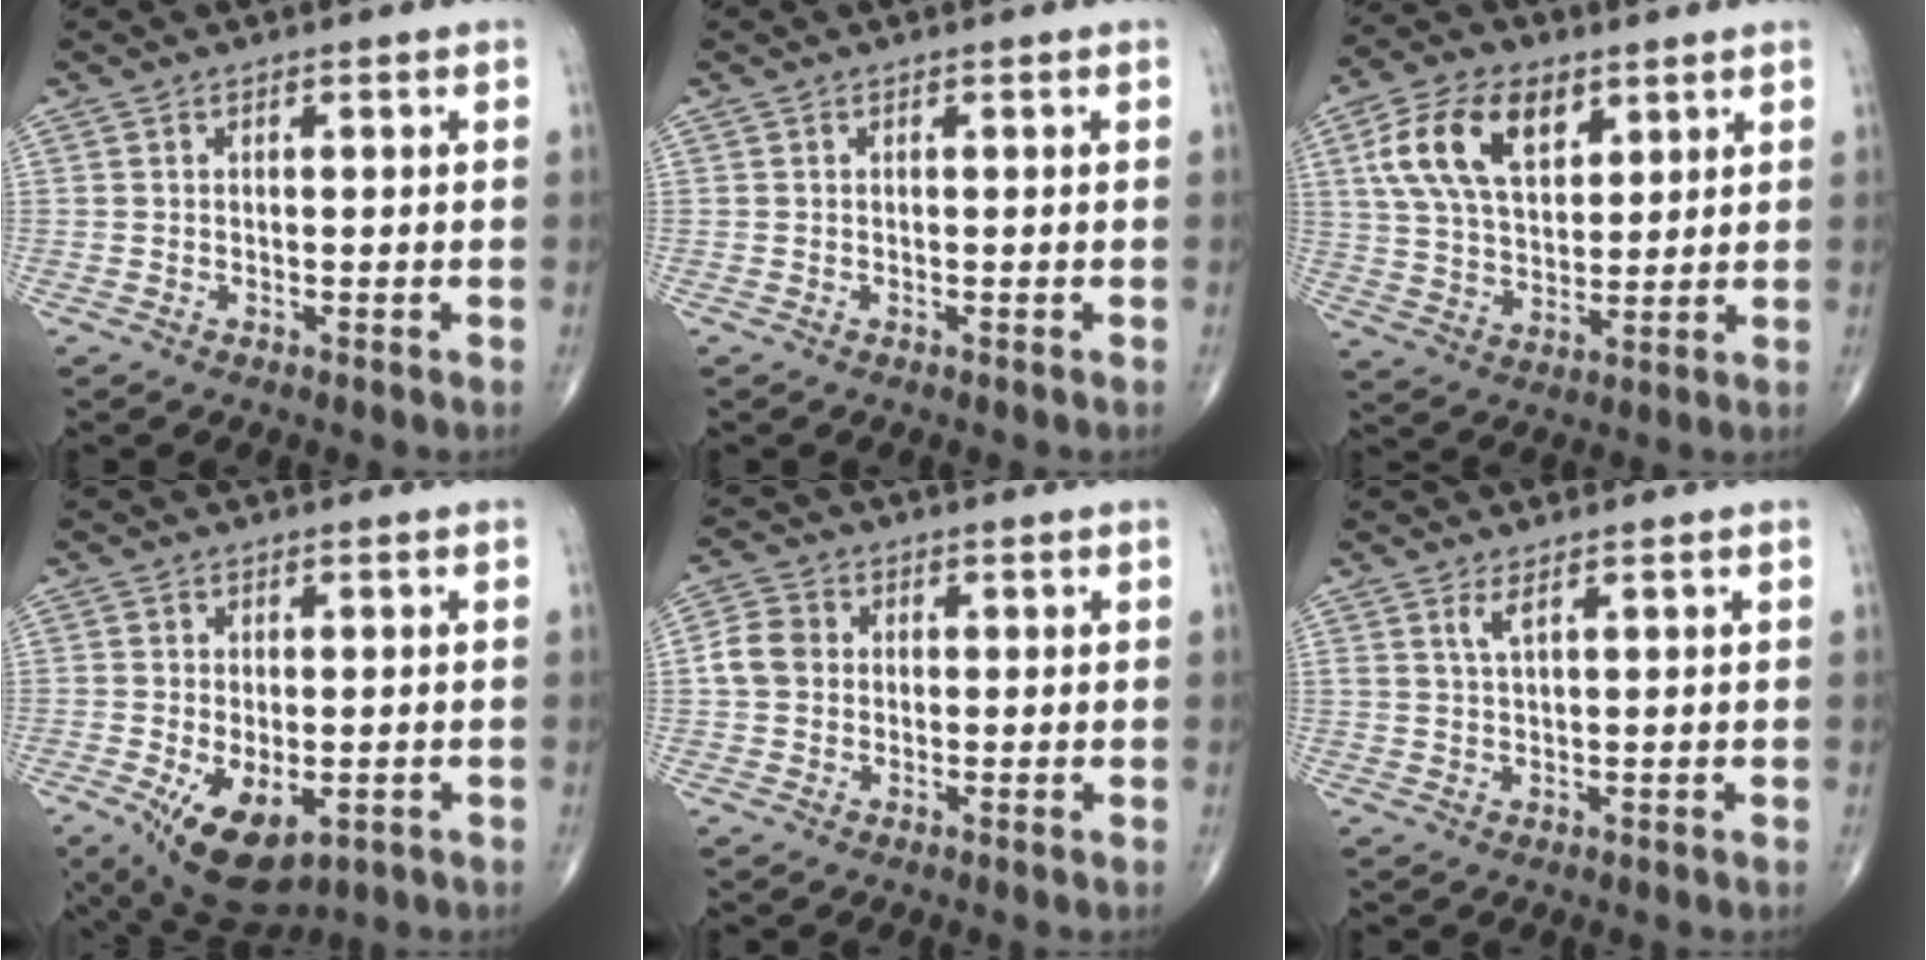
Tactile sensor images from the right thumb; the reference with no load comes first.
{"total": 0.0}
{"total": 14.7, "force": [6.1, 8.5, 10.2], "torque": [-0.176, -0.013, 0.115]}
{"total": 10.8, "force": [-3.9, 5.7, 8.3], "torque": [-0.134, -0.010, -0.046]}
{"total": 5.2, "force": [0.1, 4.5, 2.6], "torque": [-0.042, 0.012, -0.005]}
{"total": 2.0, "force": [1.2, 0.2, 1.6], "torque": [-0.039, -0.007, 0.028]}